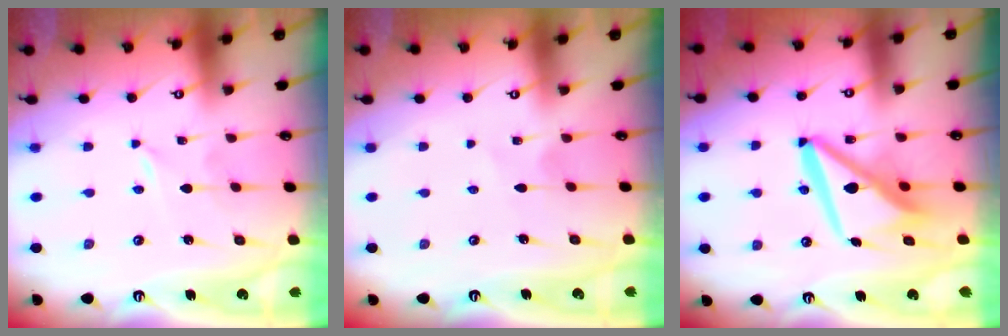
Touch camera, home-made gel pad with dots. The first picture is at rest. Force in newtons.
{"total": 2.4, "press": 2.4, "slide": 0.3}
{"total": 12.7, "press": 12.7, "slide": 1.1}